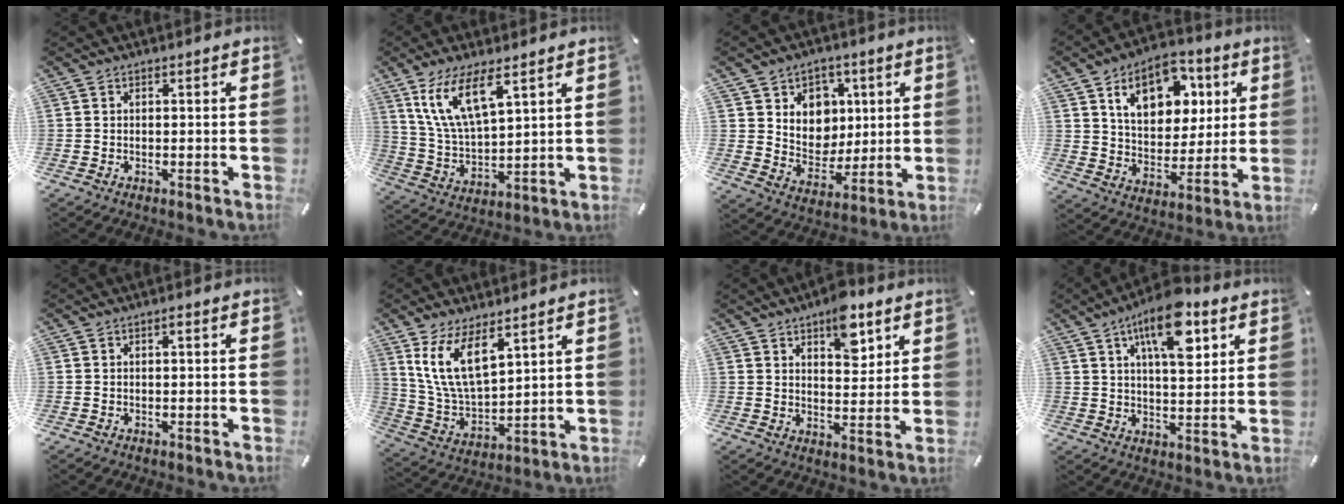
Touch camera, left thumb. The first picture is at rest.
{"total": 12.2, "force": [7.5, 4.5, 8.4], "torque": [-0.201, -0.021, 0.136]}
{"total": 9.8, "force": [3.0, 9.1, 1.9], "torque": [-0.029, -0.033, 0.060]}
{"total": 15.4, "force": [7.5, 10.4, 8.6], "torque": [-0.136, -0.022, 0.135]}
{"total": 0.8, "force": [0.0, 0.2, 0.8], "torque": [-0.016, 0.001, 0.000]}
{"total": 12.3, "force": [7.3, 6.0, 8.0], "torque": [-0.183, -0.026, 0.136]}
{"total": 9.3, "force": [5.8, 4.7, 5.5], "torque": [-0.058, -0.032, 0.094]}
{"total": 14.3, "force": [7.2, 6.2, 10.8], "torque": [-0.168, -0.022, 0.122]}